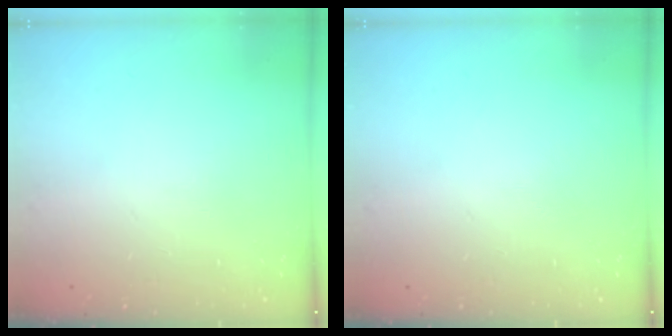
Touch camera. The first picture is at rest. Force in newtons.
{"total": 0.0}